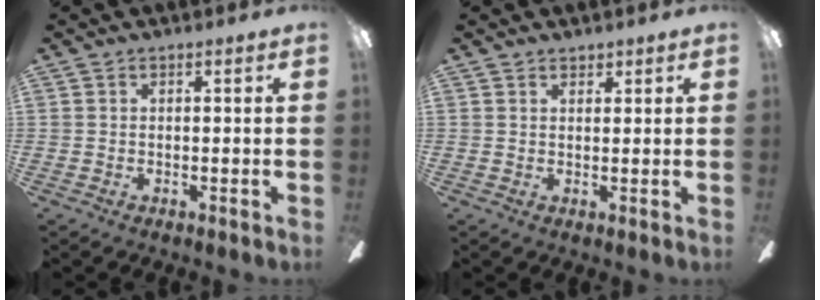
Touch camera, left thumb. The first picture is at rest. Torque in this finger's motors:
{"motor_torque": [-0.09, 0.12, -0.04, -0.07, 0.02]}